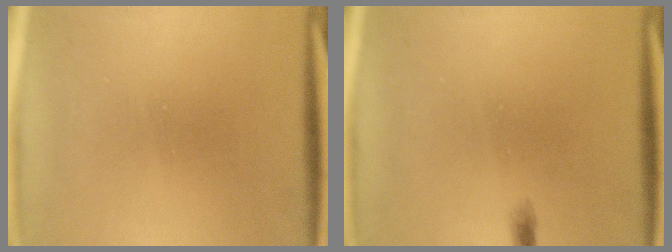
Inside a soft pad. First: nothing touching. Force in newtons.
{"total": 0.6}